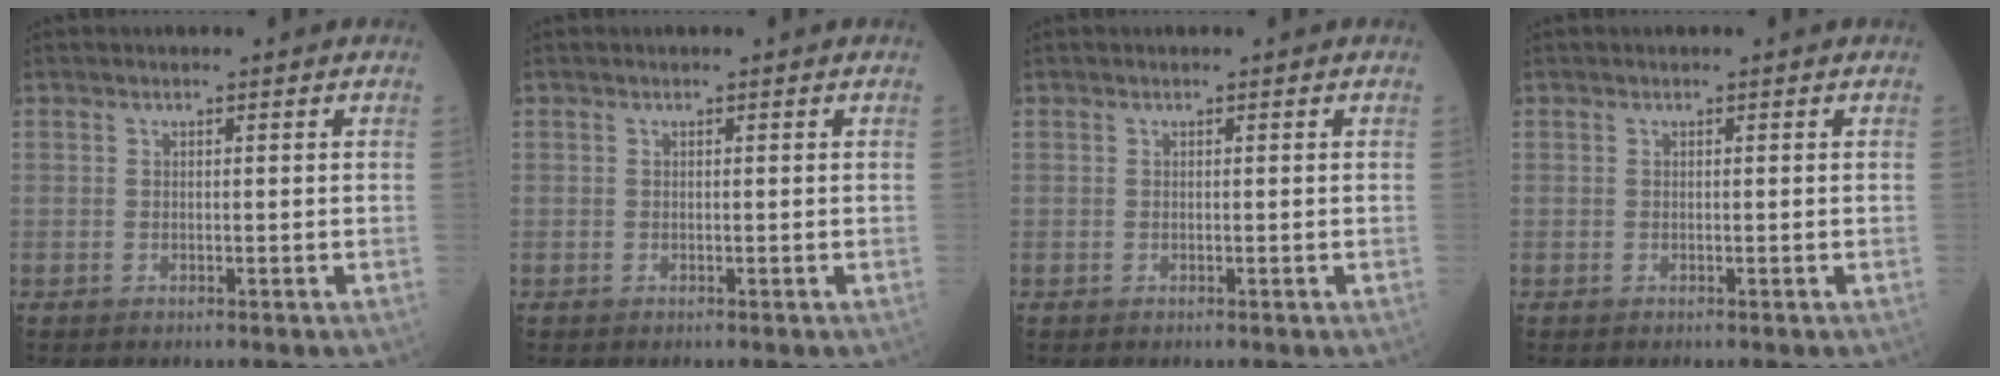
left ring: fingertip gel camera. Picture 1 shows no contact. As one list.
[{"total": 0.0}, {"total": 0.0}, {"total": 0.0}]